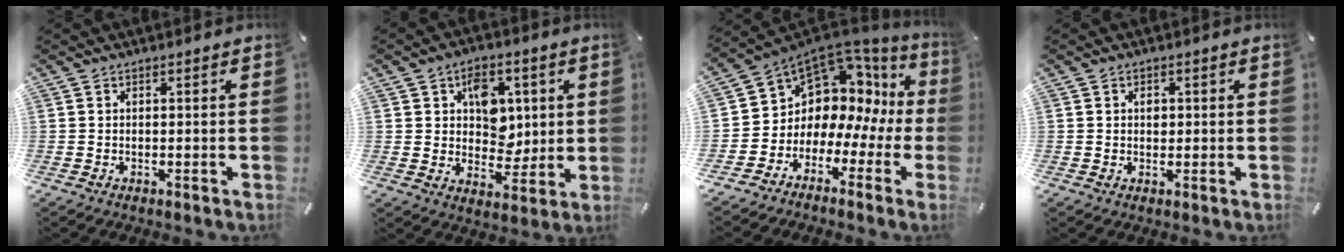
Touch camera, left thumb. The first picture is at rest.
{"total": 9.2, "force": [2.7, 7.6, 4.4], "torque": [-0.045, -0.010, 0.044]}
{"total": 8.1, "force": [3.7, 7.0, 1.7], "torque": [-0.043, -0.055, 0.079]}
{"total": 1.5, "force": [0.2, 1.2, 0.8], "torque": [-0.002, -0.001, -0.001]}